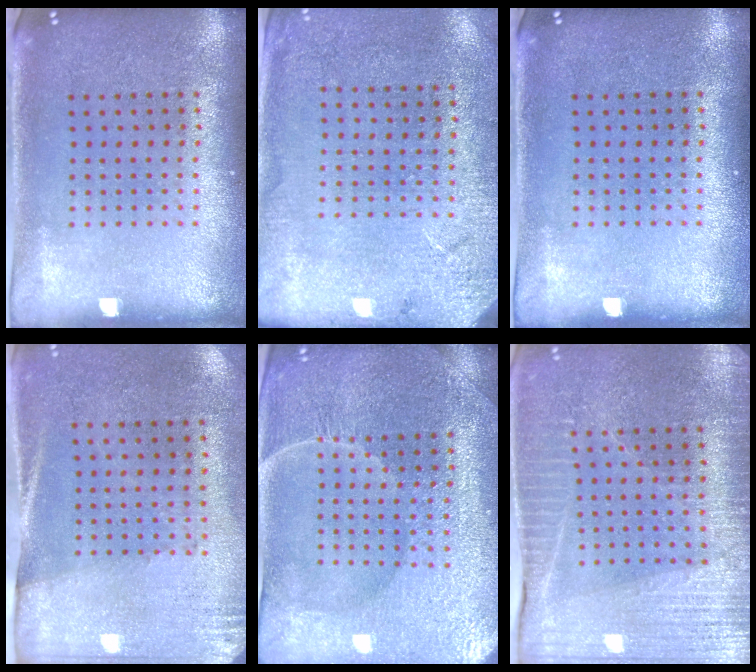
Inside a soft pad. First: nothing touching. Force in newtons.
{"total": 2.6, "press": 2.5, "slide": 0.8}
{"total": 0.0}
{"total": 2.7, "press": 2.4, "slide": 1.4}
{"total": 4.4, "press": 4.2, "slide": 1.3}
{"total": 3.5, "press": 3.4, "slide": 0.8}